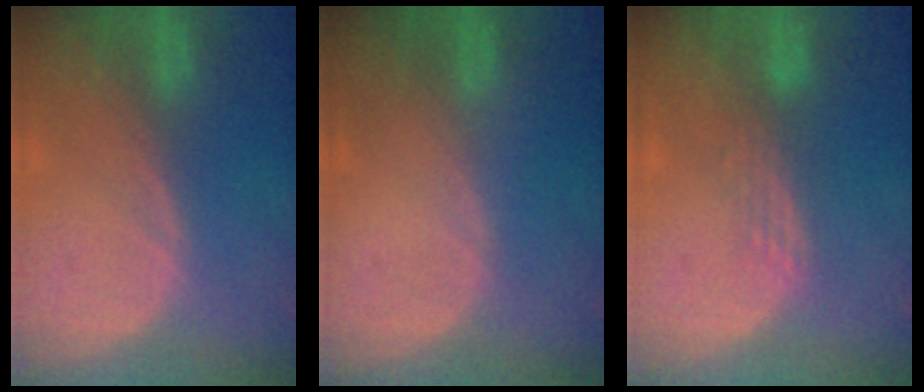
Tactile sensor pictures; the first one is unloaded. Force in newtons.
{"total": 0.0}
{"total": 3.0, "press": 2.5, "slide": 1.7}